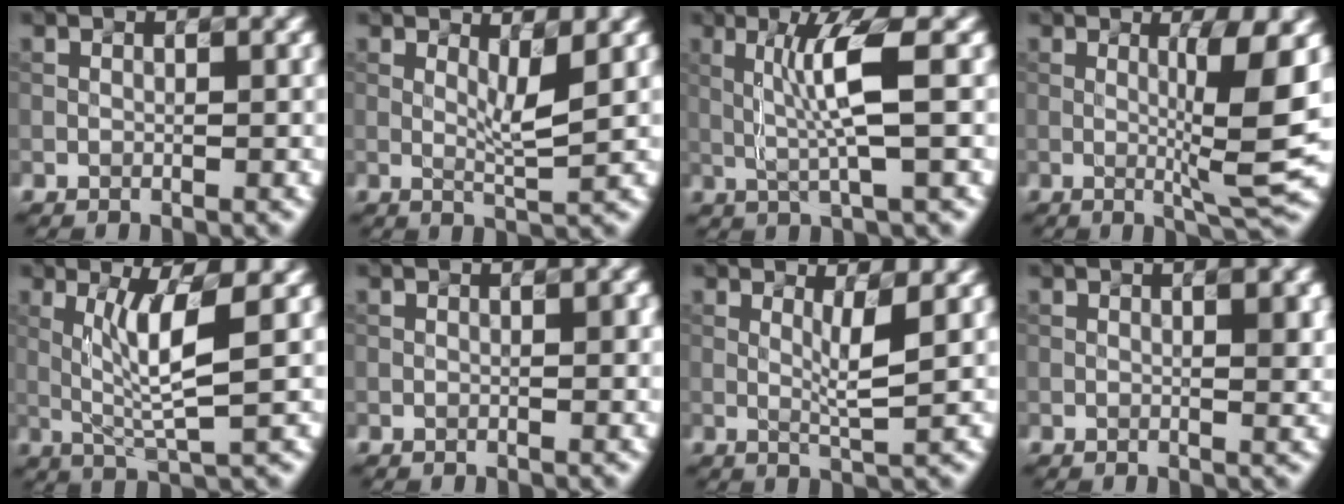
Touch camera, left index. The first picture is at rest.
{"total": 2.2, "force": [0.8, 0.3, 2.1], "torque": [-0.033, -0.007, 0.022]}
{"total": 4.2, "force": [0.4, -0.1, 4.2], "torque": [-0.095, 0.002, 0.024]}
{"total": 5.9, "force": [0.4, 0.5, 5.9], "torque": [-0.092, -0.010, 0.021]}
{"total": 4.7, "force": [0.8, 0.5, 4.6], "torque": [-0.100, -0.003, 0.032]}
{"total": 0.9, "force": [0.0, 0.1, 0.9], "torque": [-0.012, 0.006, 0.005]}
{"total": 2.4, "force": [0.5, 0.2, 2.3], "torque": [-0.041, -0.007, 0.018]}
{"total": 2.3, "force": [0.4, 0.6, 2.2], "torque": [-0.023, 0.005, 0.012]}